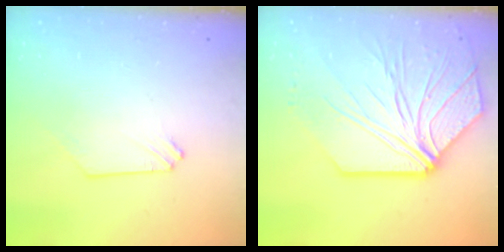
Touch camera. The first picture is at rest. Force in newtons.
{"total": 15.1, "press": 14.9, "slide": 2.5}